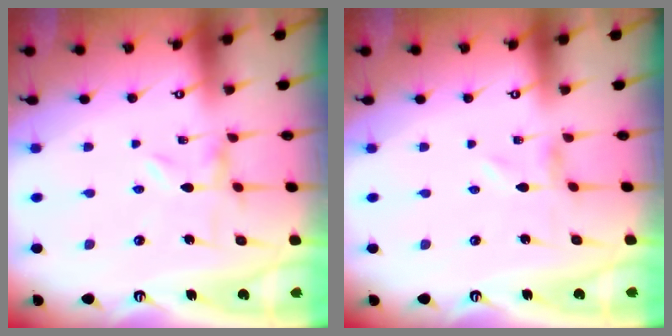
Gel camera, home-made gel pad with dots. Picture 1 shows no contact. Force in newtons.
{"total": 0.8, "press": 0.8, "slide": 0.2}